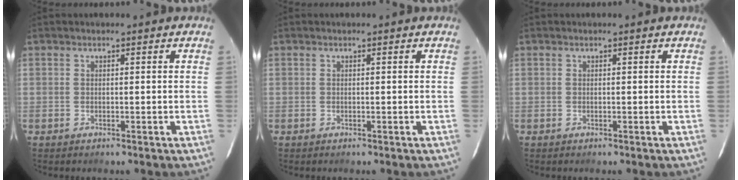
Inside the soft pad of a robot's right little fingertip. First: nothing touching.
{"total": 0.0}
{"total": 0.0}